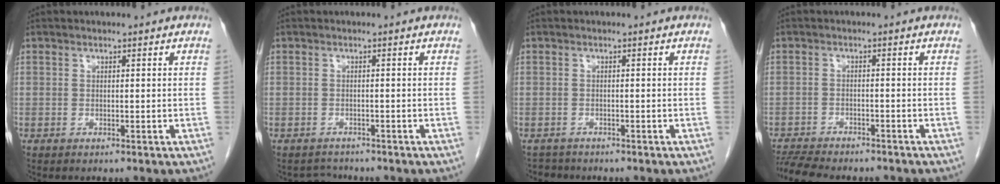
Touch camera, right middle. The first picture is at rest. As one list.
[{"total": 1.9, "force": [-1.8, 0.4, -0.5], "torque": [0.004, -0.008, -0.028]}, {"total": 1.7, "force": [-1.5, 0.5, -0.4], "torque": [0.003, -0.003, -0.027]}, {"total": 10.4, "force": [-9.3, 2.0, 4.1], "torque": [-0.073, -0.006, -0.138]}]